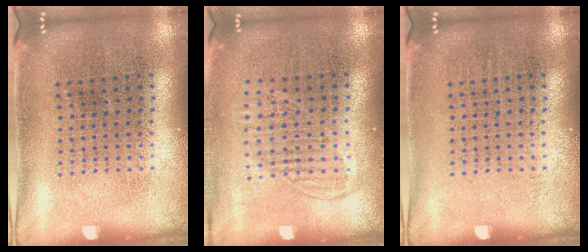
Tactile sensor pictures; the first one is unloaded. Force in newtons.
{"total": 1.3, "press": 1.2, "slide": 0.6}
{"total": 0.0}